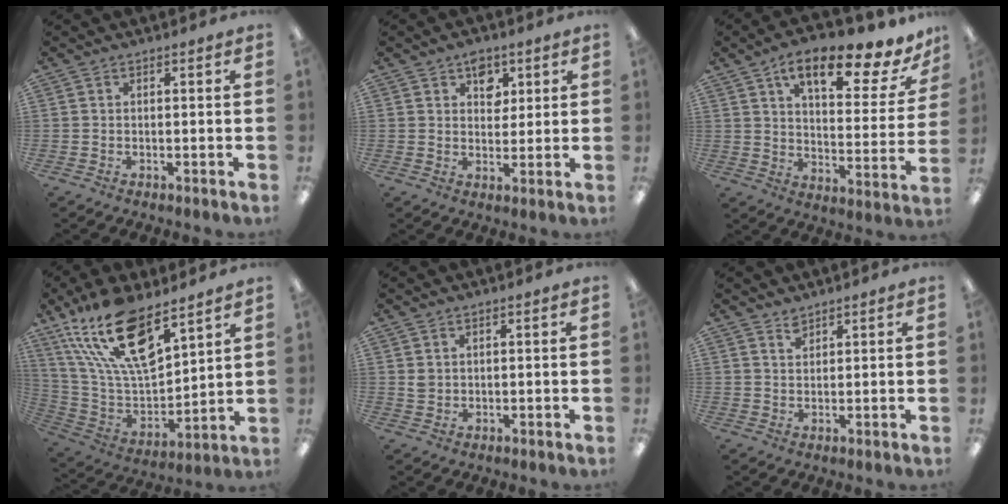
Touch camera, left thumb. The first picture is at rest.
{"total": 5.9, "force": [3.3, 4.2, 2.6], "torque": [-0.022, -0.007, 0.054]}
{"total": 15.9, "force": [10.5, 5.0, 10.8], "torque": [-0.161, -0.059, 0.168]}
{"total": 22.4, "force": [14.7, 8.9, 14.4], "torque": [-0.284, -0.091, 0.256]}
{"total": 1.7, "force": [0.9, 1.3, 0.7], "torque": [-0.017, 0.003, 0.016]}
{"total": 2.2, "force": [2.0, 0.8, 0.5], "torque": [-0.004, -0.006, 0.036]}